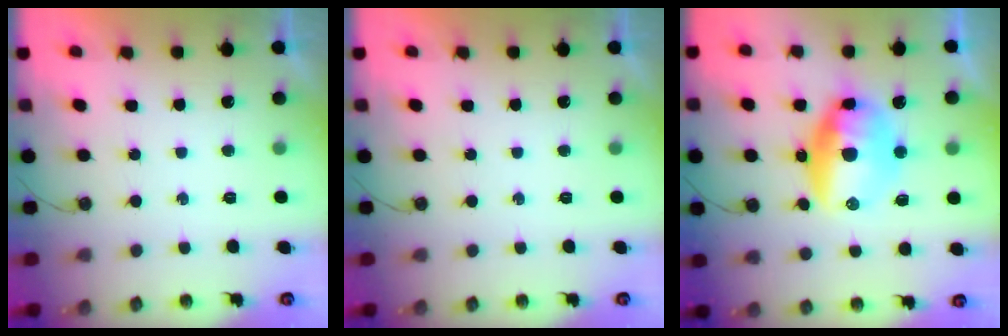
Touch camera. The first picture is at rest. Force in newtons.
{"total": 0.0}
{"total": 13.4, "press": 13.1, "slide": 2.7}